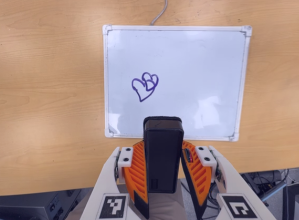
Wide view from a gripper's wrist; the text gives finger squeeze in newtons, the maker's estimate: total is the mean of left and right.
{"total": 6.9, "left": 5.4, "right": 8.4}